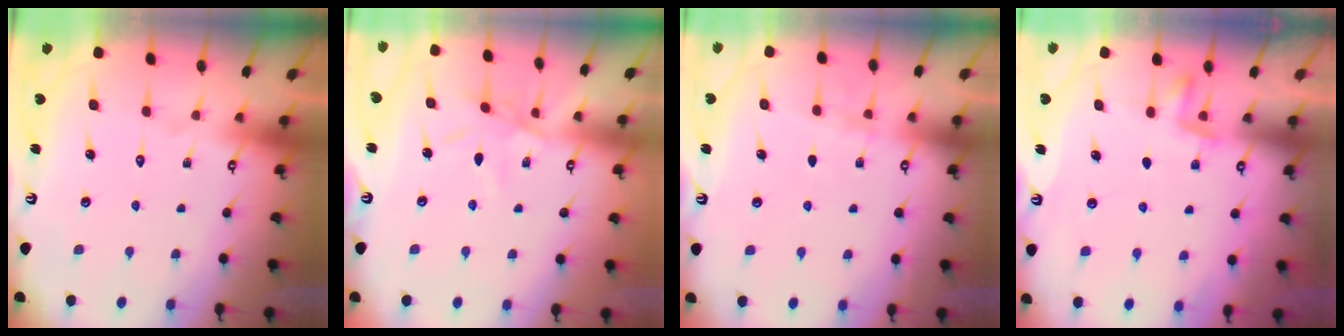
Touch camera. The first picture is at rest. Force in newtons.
{"total": 5.9, "press": 5.8, "slide": 0.7}
{"total": 4.0, "press": 3.8, "slide": 1.4}
{"total": 3.6, "press": 3.6, "slide": 0.7}